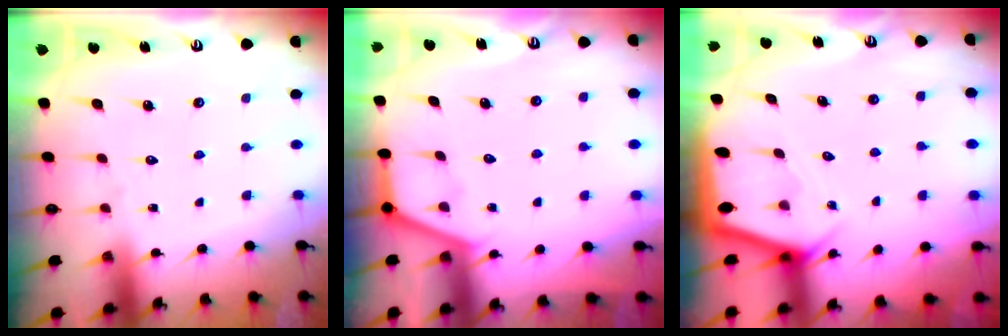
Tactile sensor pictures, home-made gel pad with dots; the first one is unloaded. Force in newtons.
{"total": 2.8, "press": 2.8, "slide": 0.4}
{"total": 2.7, "press": 2.7, "slide": 0.3}